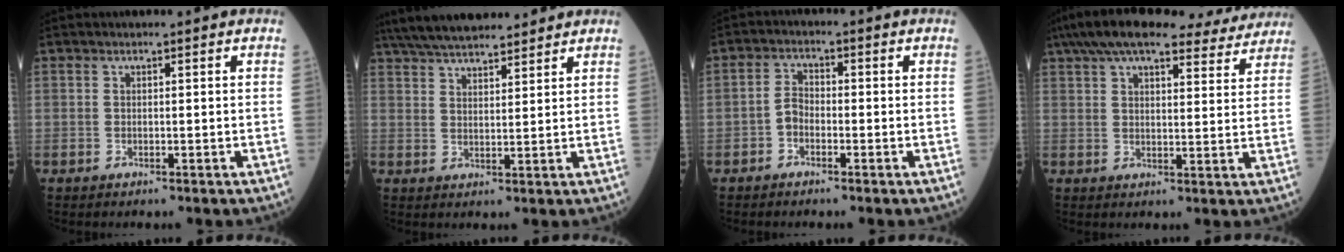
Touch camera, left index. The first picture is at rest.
{"total": 13.4, "force": [11.9, 2.5, 5.5], "torque": [-0.099, 0.034, 0.194]}
{"total": 2.5, "force": [-1.1, 1.6, 1.6], "torque": [-0.028, 0.006, -0.028]}
{"total": 21.9, "force": [18.8, 5.2, 9.9], "torque": [-0.167, 0.049, 0.252]}